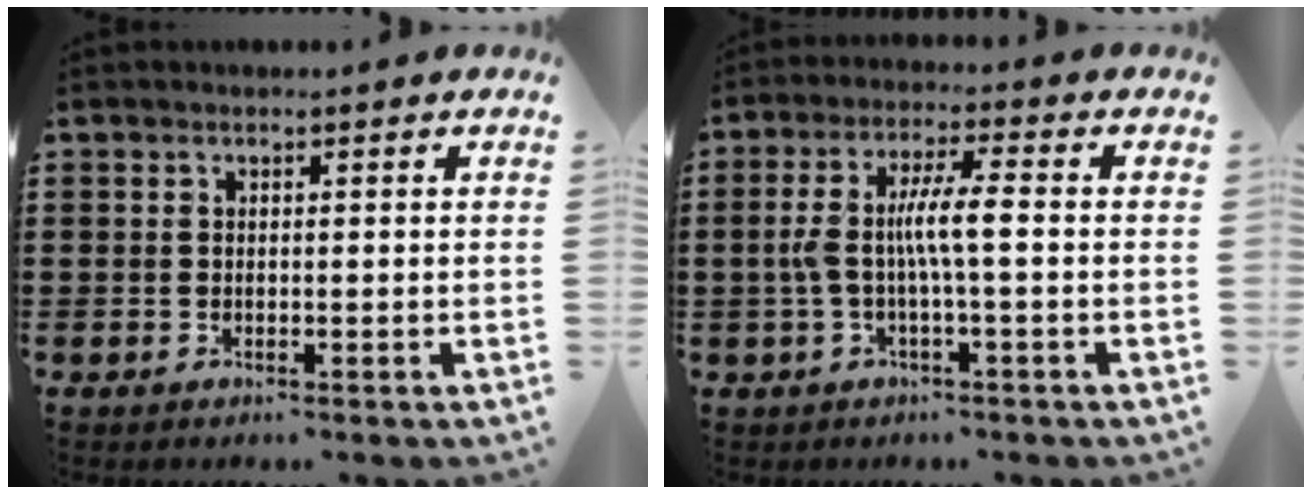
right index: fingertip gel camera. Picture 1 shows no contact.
{"total": 6.4, "force": [-0.5, 0.8, 6.3], "torque": [-0.136, -0.007, -0.019]}